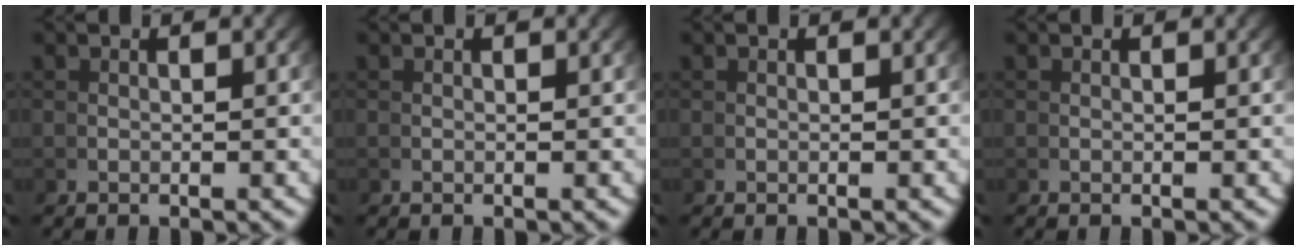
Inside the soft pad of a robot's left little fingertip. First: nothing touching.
{"total": 0.0}
{"total": 0.0}
{"total": 0.0}